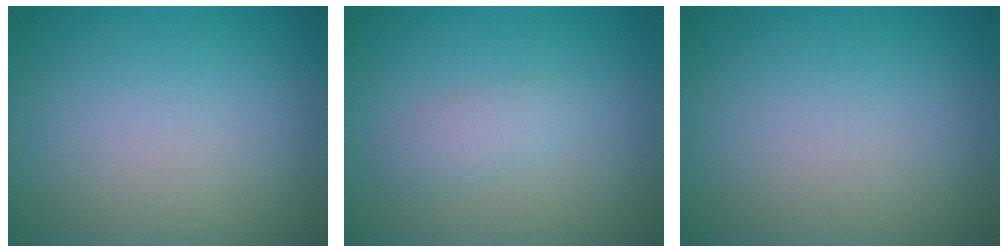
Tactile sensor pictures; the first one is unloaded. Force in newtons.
{"total": 1.6, "press": 1.6, "slide": 0.0}
{"total": 0.0}